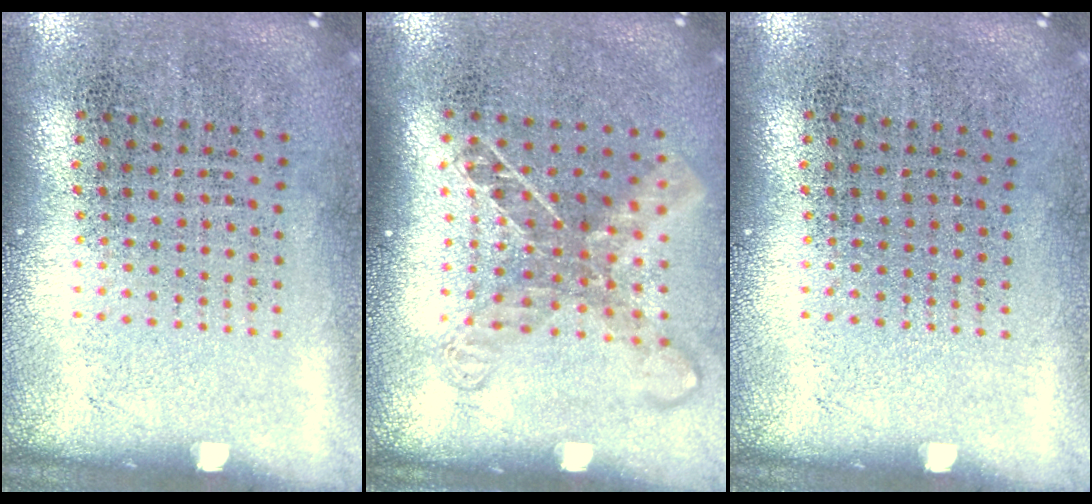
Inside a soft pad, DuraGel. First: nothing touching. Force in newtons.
{"total": 1.5, "press": 1.2, "slide": 1.0}
{"total": 0.0}